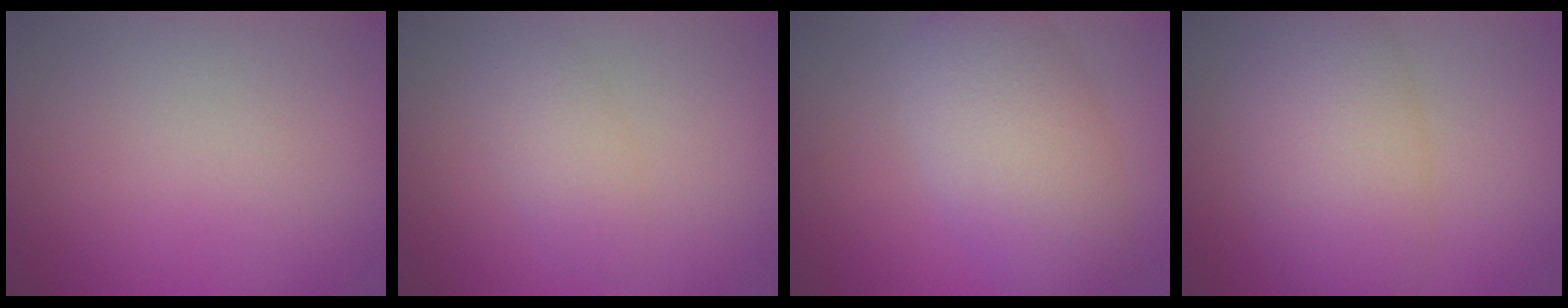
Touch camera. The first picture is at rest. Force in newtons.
{"total": 2.2, "press": 2.2, "slide": 0.1}
{"total": 6.5, "press": 6.5, "slide": 0.3}
{"total": 7.4, "press": 7.4, "slide": 0.2}